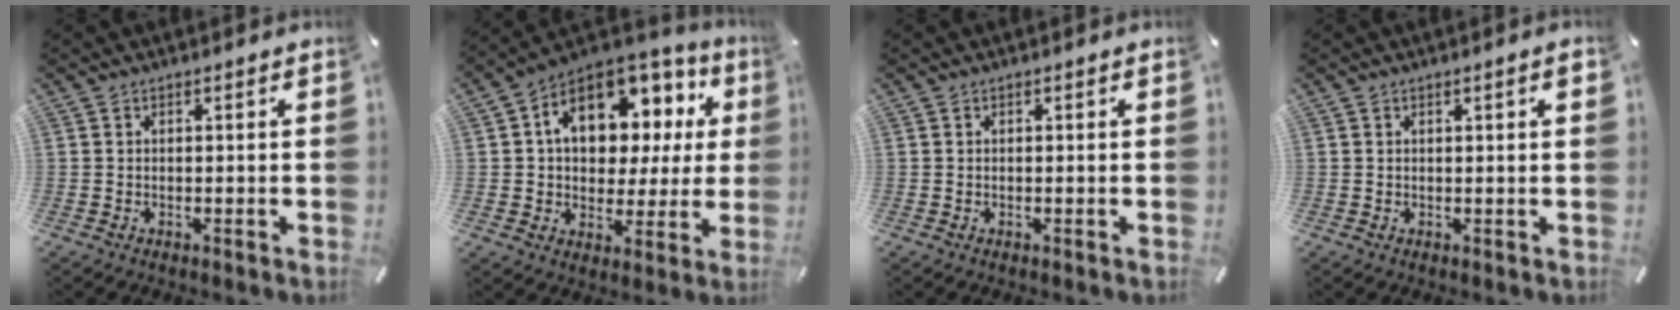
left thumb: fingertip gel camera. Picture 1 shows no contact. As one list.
[{"total": 14.9, "force": [5.0, 10.5, 9.3], "torque": [-0.148, -0.025, 0.093]}, {"total": 0.0}, {"total": 1.6, "force": [0.5, 0.2, 1.5], "torque": [-0.026, 0.001, 0.007]}]